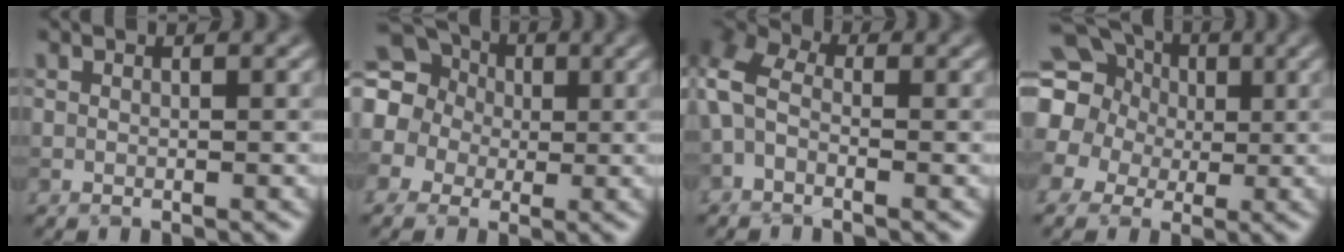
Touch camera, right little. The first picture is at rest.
{"total": 13.4, "force": [2.2, 12.2, 5.3], "torque": [-0.142, 0.035, -0.007]}
{"total": 4.9, "force": [-0.6, 3.0, 3.8], "torque": [-0.101, 0.009, -0.025]}
{"total": 17.0, "force": [4.1, 15.2, 6.3], "torque": [-0.175, 0.019, 0.032]}